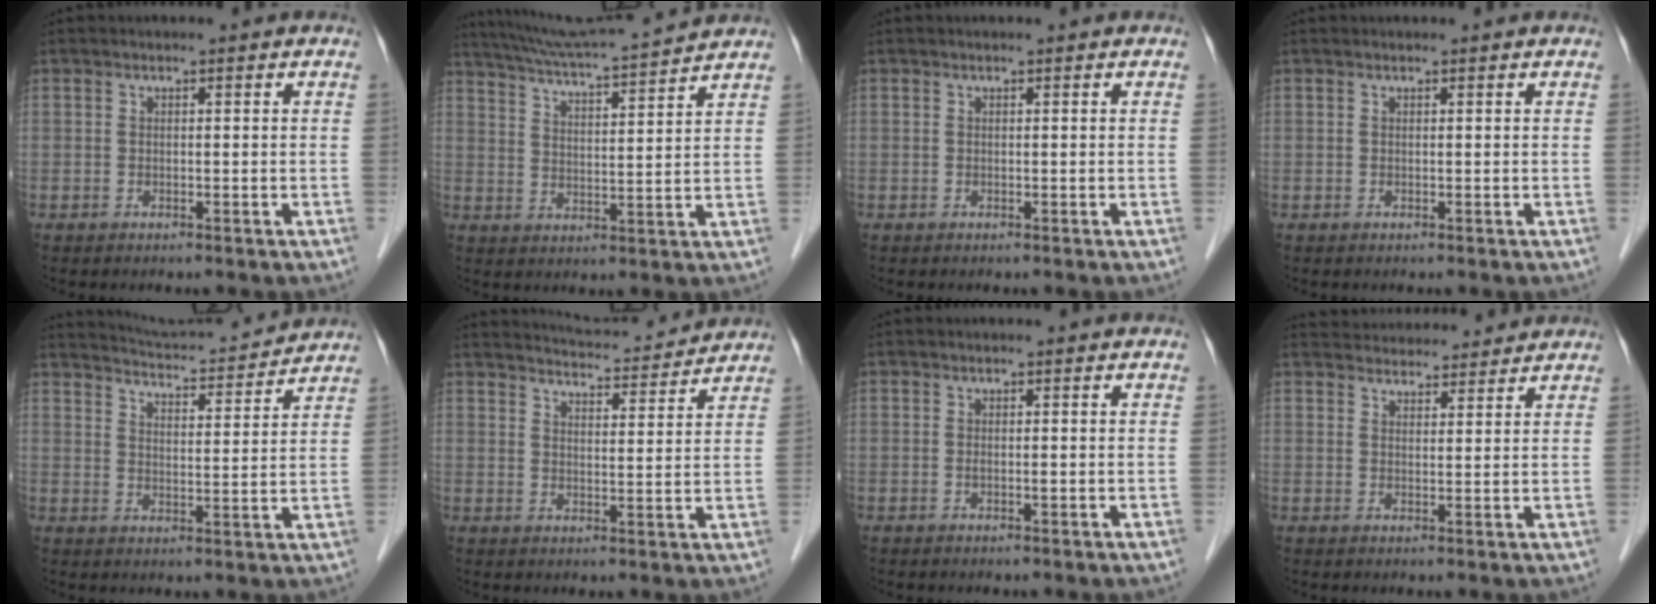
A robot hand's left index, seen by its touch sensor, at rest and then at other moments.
{"total": 14.0, "force": [13.0, -0.7, 4.9], "torque": [-0.094, 0.011, 0.202]}
{"total": 0.0}
{"total": 0.6, "force": [0.6, 0.0, 0.1], "torque": [-0.004, 0.010, 0.012]}
{"total": 13.2, "force": [12.8, 0.4, 2.9], "torque": [-0.055, 0.009, 0.182]}
{"total": 11.3, "force": [11.1, 0.6, 2.1], "torque": [-0.038, 0.009, 0.150]}
{"total": 0.5, "force": [-0.1, 0.1, 0.5], "torque": [-0.012, -0.001, -0.002]}
{"total": 10.4, "force": [10.0, 2.0, 1.8], "torque": [-0.021, 0.028, 0.136]}